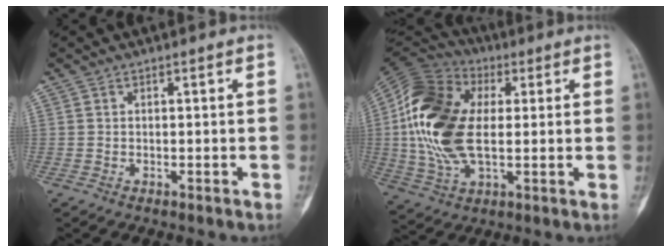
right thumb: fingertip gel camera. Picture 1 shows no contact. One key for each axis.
{"total": 20.6, "fx": 2.4, "fy": 11.9, "fz": 16.6, "tx": -0.337, "ty": 0.006, "tz": 0.037}